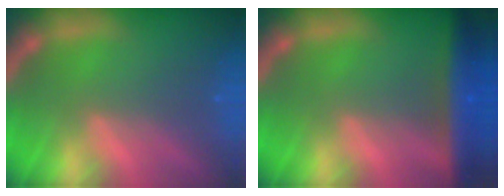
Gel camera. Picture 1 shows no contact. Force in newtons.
{"total": 6.9}